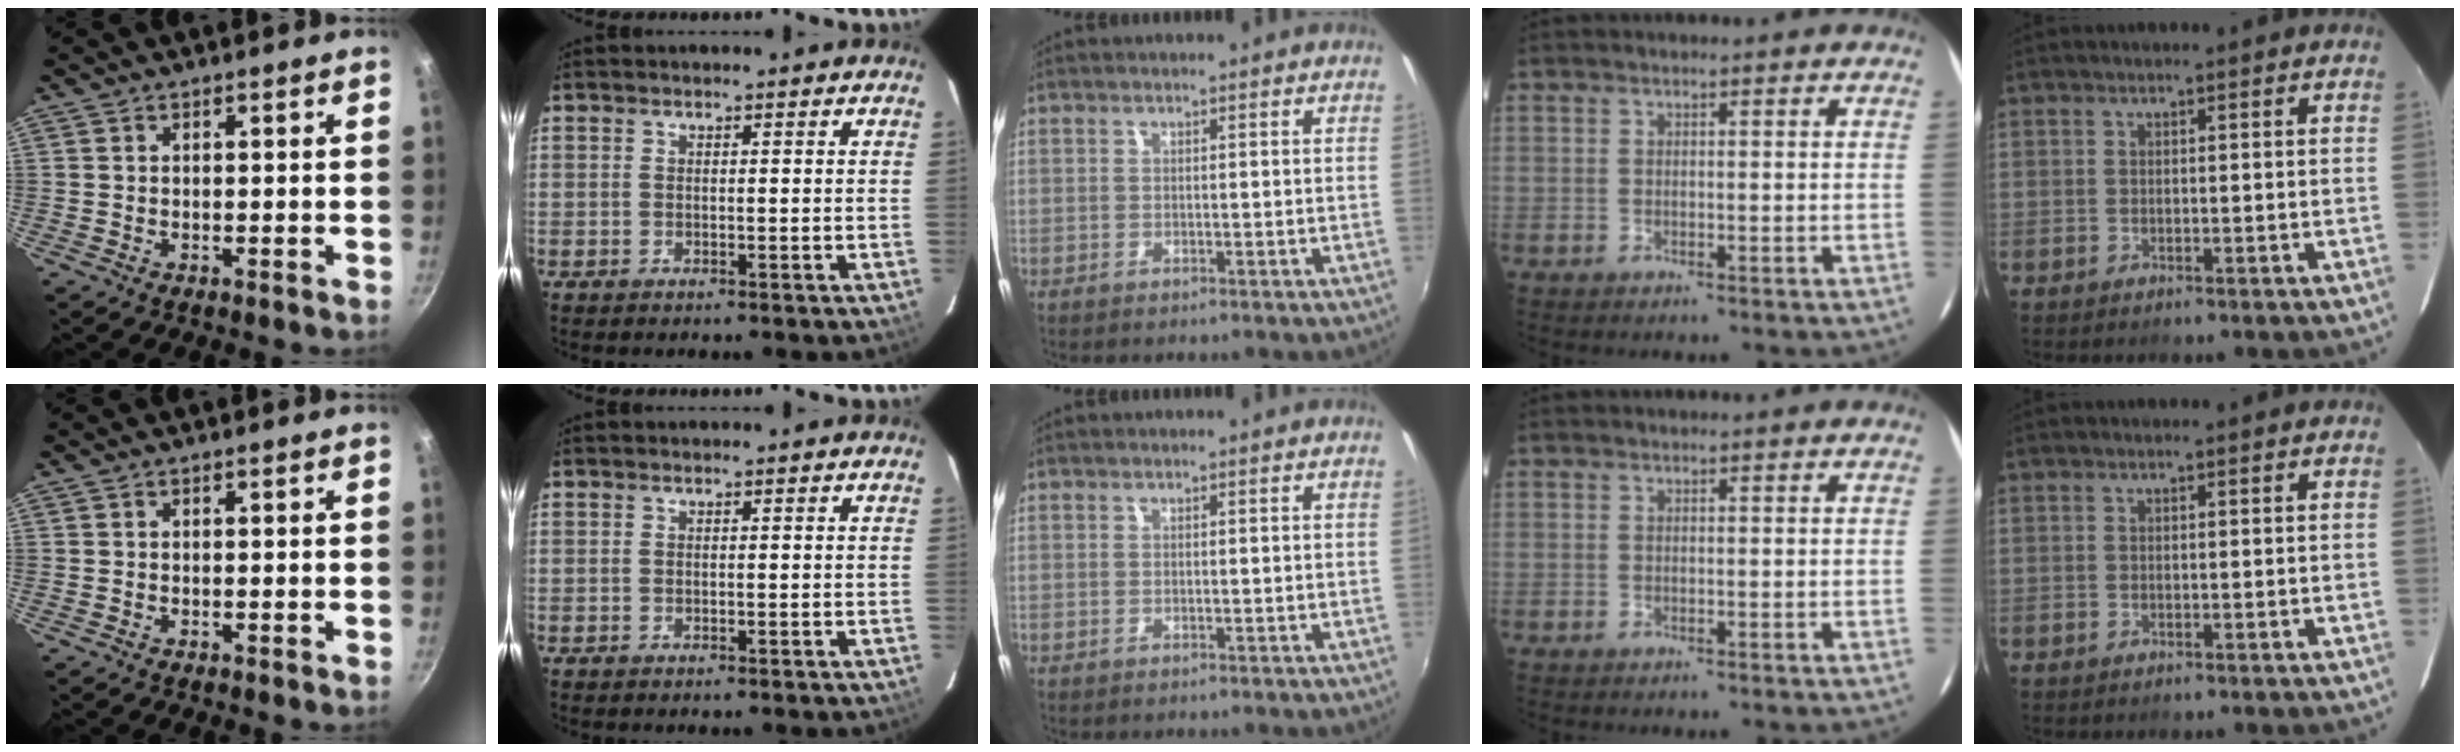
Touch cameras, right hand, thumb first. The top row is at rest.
{}